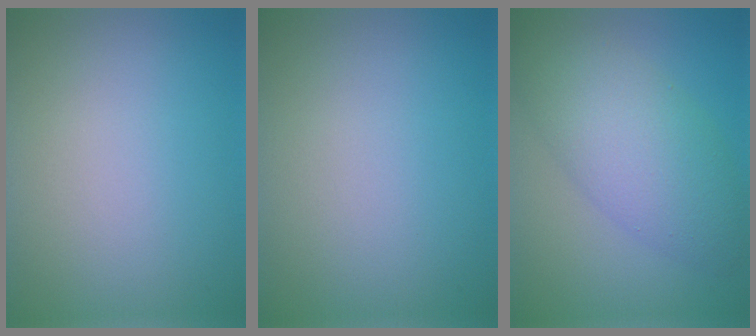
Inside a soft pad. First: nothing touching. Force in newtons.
{"total": 0.0}
{"total": 6.8, "press": 6.8, "slide": 0.2}